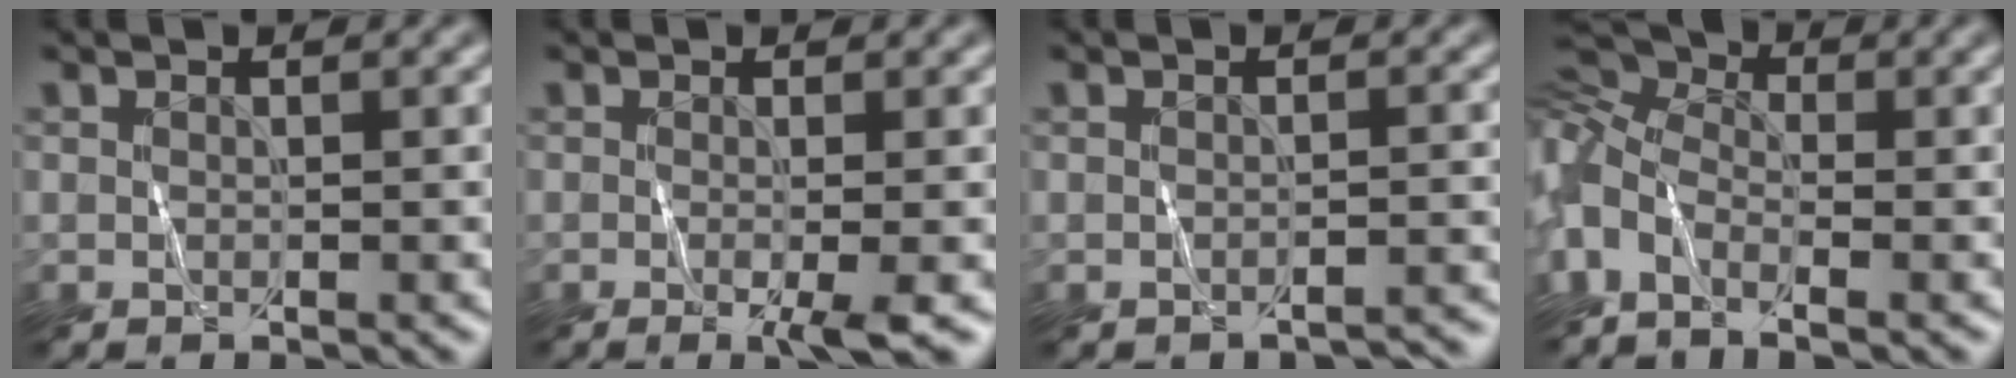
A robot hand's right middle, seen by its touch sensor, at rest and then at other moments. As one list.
[{"total": 2.5, "force": [-0.4, 0.3, 2.5], "torque": [-0.039, -0.008, -0.008]}, {"total": 1.9, "force": [-1.9, 0.1, 0.2], "torque": [0.005, 0.004, -0.022]}, {"total": 6.5, "force": [-1.3, 3.6, 5.2], "torque": [-0.134, 0.001, -0.038]}]